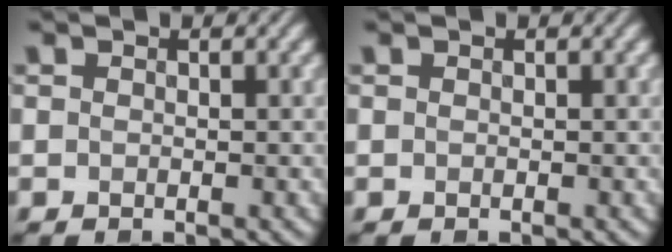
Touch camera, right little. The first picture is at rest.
{"total": 0.0}